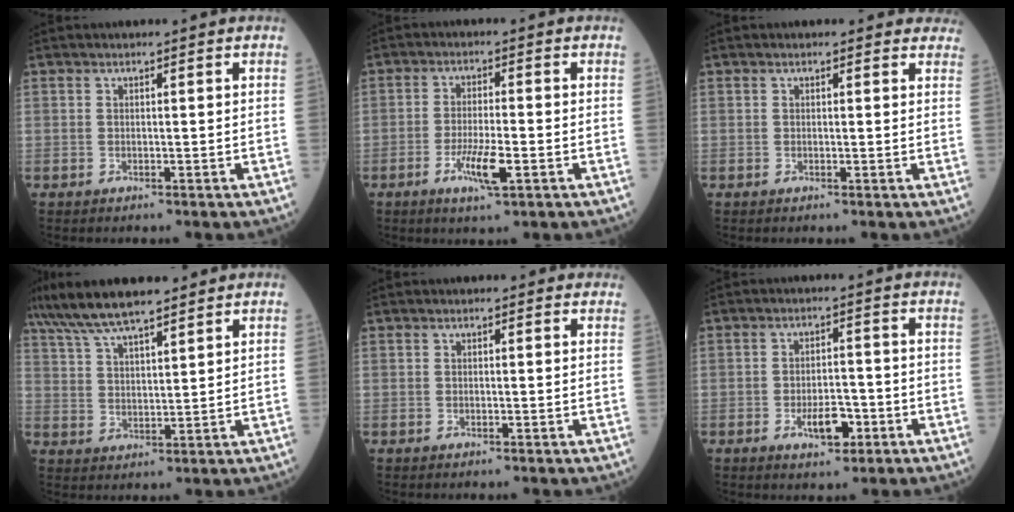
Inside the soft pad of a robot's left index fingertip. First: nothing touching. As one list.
[{"total": 5.4, "force": [-2.3, 0.6, 4.9], "torque": [-0.096, -0.007, -0.042]}, {"total": 3.7, "force": [3.4, 1.5, 0.5], "torque": [0.015, -0.002, 0.014]}, {"total": 11.6, "force": [9.5, 2.0, 6.3], "torque": [-0.126, 0.028, 0.176]}, {"total": 0.6, "force": [0.3, 0.5, 0.2], "torque": [-0.001, -0.001, -0.004]}, {"total": 5.0, "force": [-2.3, 2.2, 3.9], "torque": [-0.064, 0.002, -0.034]}]